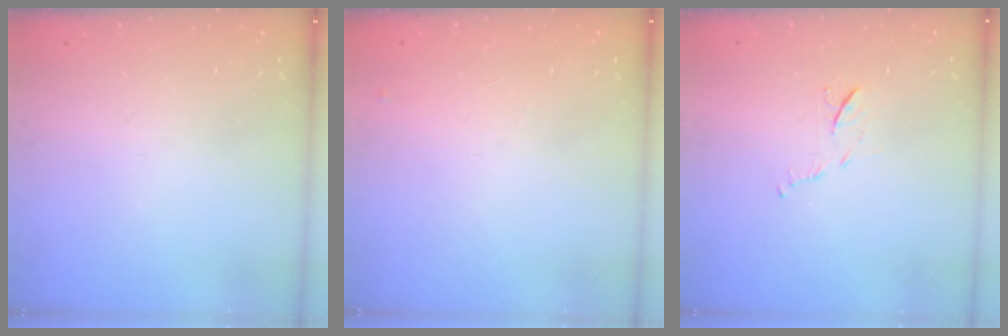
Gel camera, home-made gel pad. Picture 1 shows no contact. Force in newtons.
{"total": 4.5, "press": 4.4, "slide": 0.6}
{"total": 6.0, "press": 6.0, "slide": 0.6}